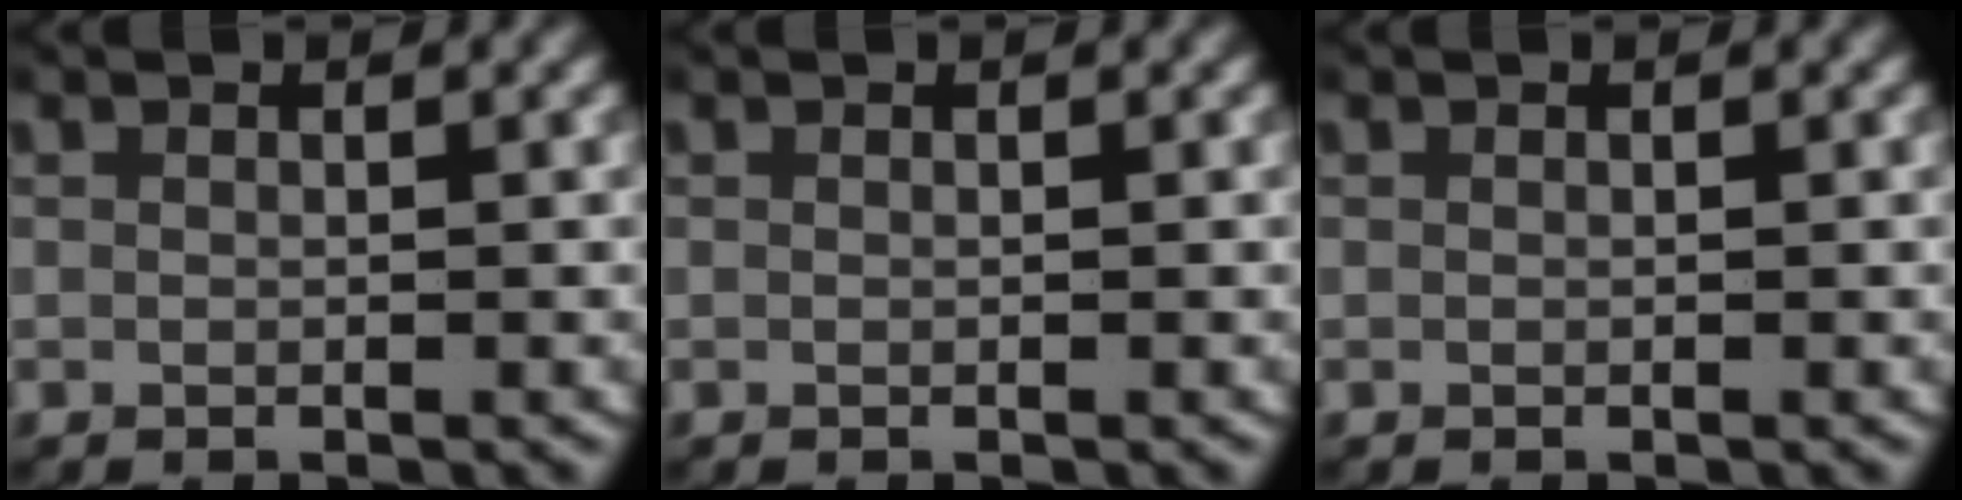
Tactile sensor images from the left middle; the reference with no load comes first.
{"total": 0.0}
{"total": 0.0}